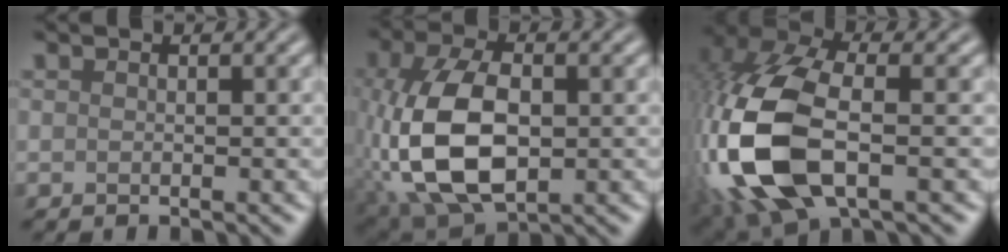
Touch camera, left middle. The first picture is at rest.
{"total": 10.8, "force": [-1.6, 6.0, 8.8], "torque": [-0.196, -0.005, -0.029]}
{"total": 14.1, "force": [-2.7, 7.2, 11.8], "torque": [-0.295, 0.003, -0.059]}